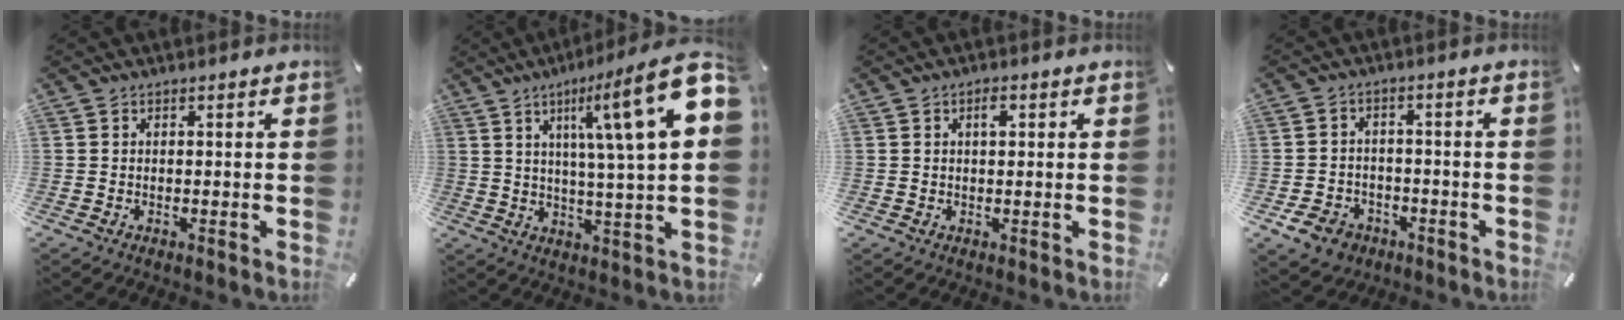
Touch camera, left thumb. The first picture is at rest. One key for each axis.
{"total": 19.7, "fx": 7.5, "fy": 2.8, "fz": 18.0, "tx": -0.280, "ty": -0.035, "tz": 0.097}
{"total": 2.3, "fx": 0.8, "fy": 1.3, "fz": 1.8, "tx": -0.021, "ty": 0.001, "tz": 0.009}
{"total": 6.4, "fx": -3.5, "fy": 5.0, "fz": 2.0, "tx": -0.032, "ty": 0.023, "tz": -0.065}